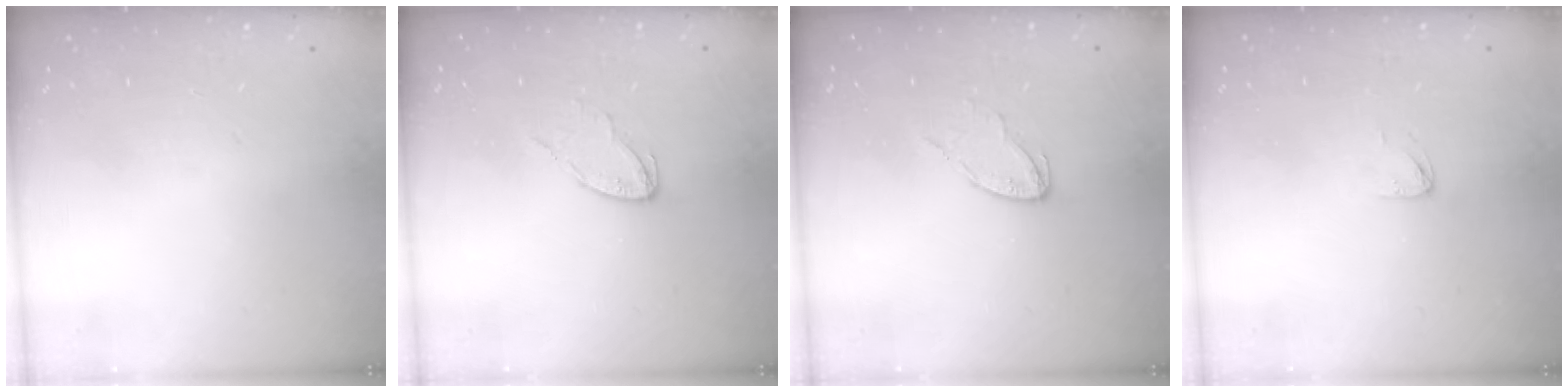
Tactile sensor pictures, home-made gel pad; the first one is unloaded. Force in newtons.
{"total": 4.9, "press": 4.9, "slide": 0.4}
{"total": 4.9, "press": 4.9, "slide": 0.4}
{"total": 2.9, "press": 2.9, "slide": 0.1}